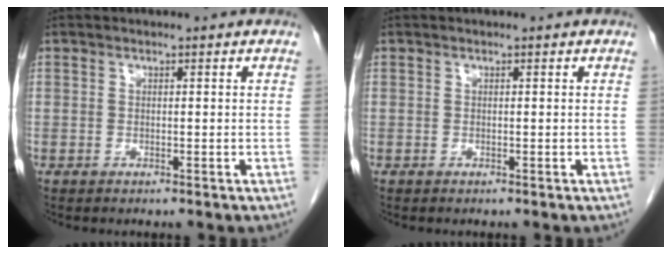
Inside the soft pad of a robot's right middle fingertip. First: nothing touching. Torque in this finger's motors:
{"motor_torque": [0.01, -0.03, 0.00, 0.00]}